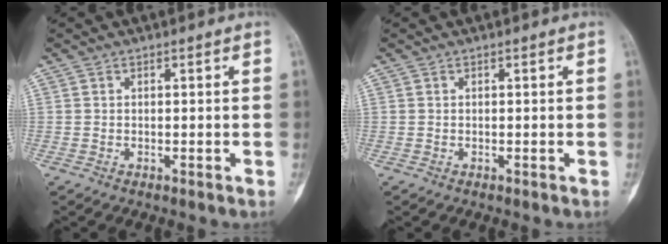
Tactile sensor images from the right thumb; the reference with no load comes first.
{"total": 0.0}